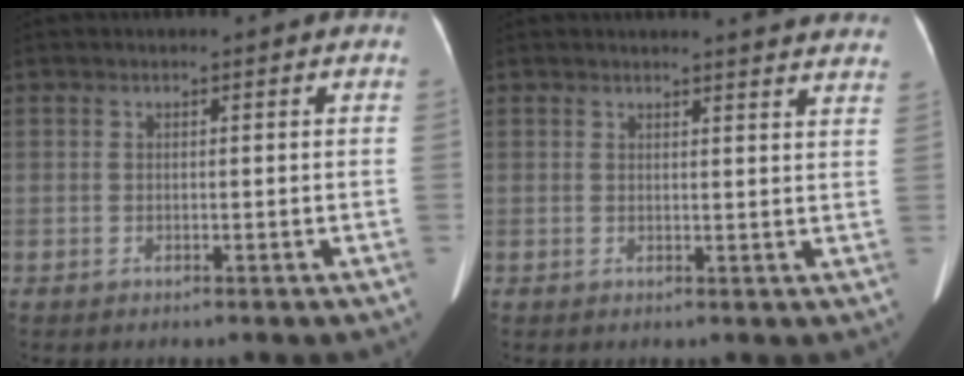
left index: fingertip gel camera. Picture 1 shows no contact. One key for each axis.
{"total": 10.0, "fx": 9.6, "fy": 0.4, "fz": 2.8, "tx": -0.020, "ty": -0.028, "tz": 0.083}